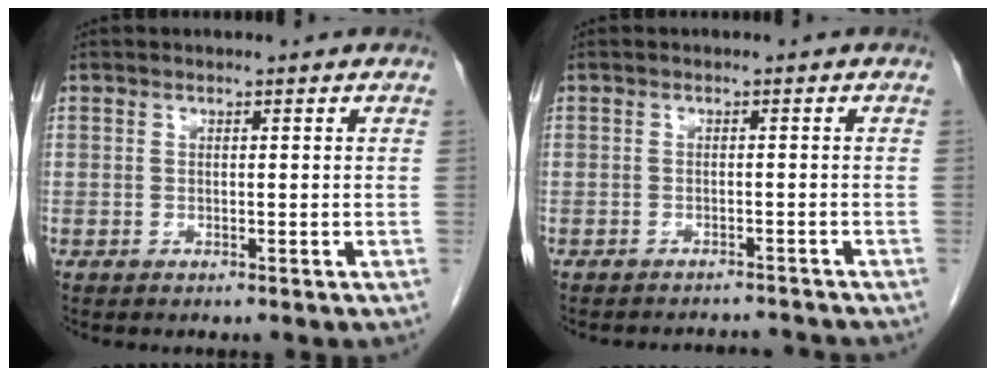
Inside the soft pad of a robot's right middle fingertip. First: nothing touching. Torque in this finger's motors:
{"motor_torque": [-0.15, 0.07, -0.15, -0.03]}